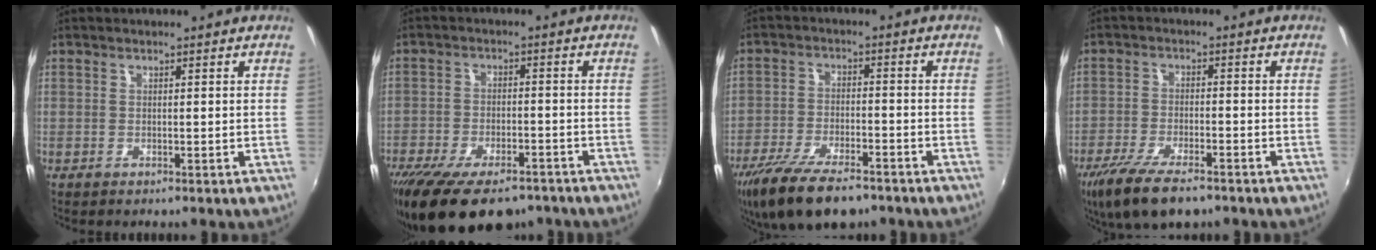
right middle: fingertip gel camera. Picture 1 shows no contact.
{"total": 18.8, "force": [-13.6, 7.6, 10.6], "torque": [-0.219, -0.044, -0.207]}
{"total": 14.8, "force": [-10.9, 5.2, 8.5], "torque": [-0.185, -0.038, -0.189]}
{"total": 12.1, "force": [-8.6, 3.8, 7.5], "torque": [-0.173, -0.037, -0.156]}